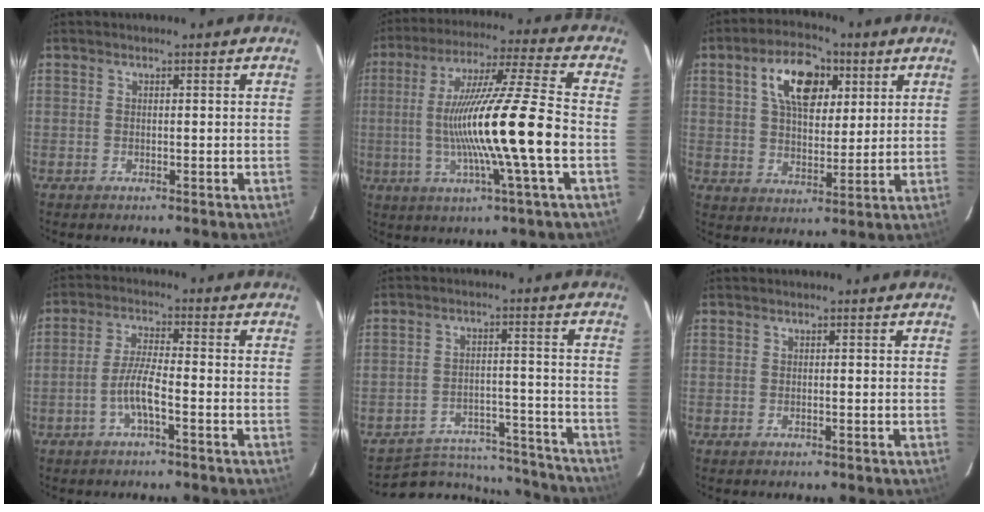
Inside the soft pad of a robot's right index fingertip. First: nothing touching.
{"total": 18.3, "force": [-2.8, -1.4, 18.1], "torque": [-0.322, -0.009, -0.049]}
{"total": 11.9, "force": [4.9, 6.6, 8.6], "torque": [-0.146, 0.025, 0.083]}
{"total": 5.3, "force": [-2.5, 0.5, 4.7], "torque": [-0.097, 0.004, -0.047]}
{"total": 16.5, "force": [-15.5, 4.7, 3.1], "torque": [-0.065, 0.030, -0.204]}
{"total": 0.0}